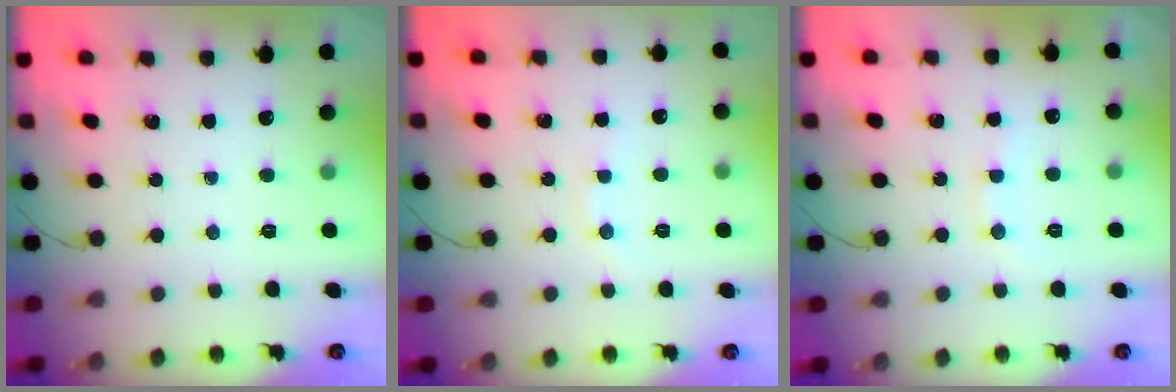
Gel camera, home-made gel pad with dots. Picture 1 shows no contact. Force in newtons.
{"total": 3.6, "press": 3.4, "slide": 1.0}
{"total": 7.4, "press": 7.3, "slide": 1.3}